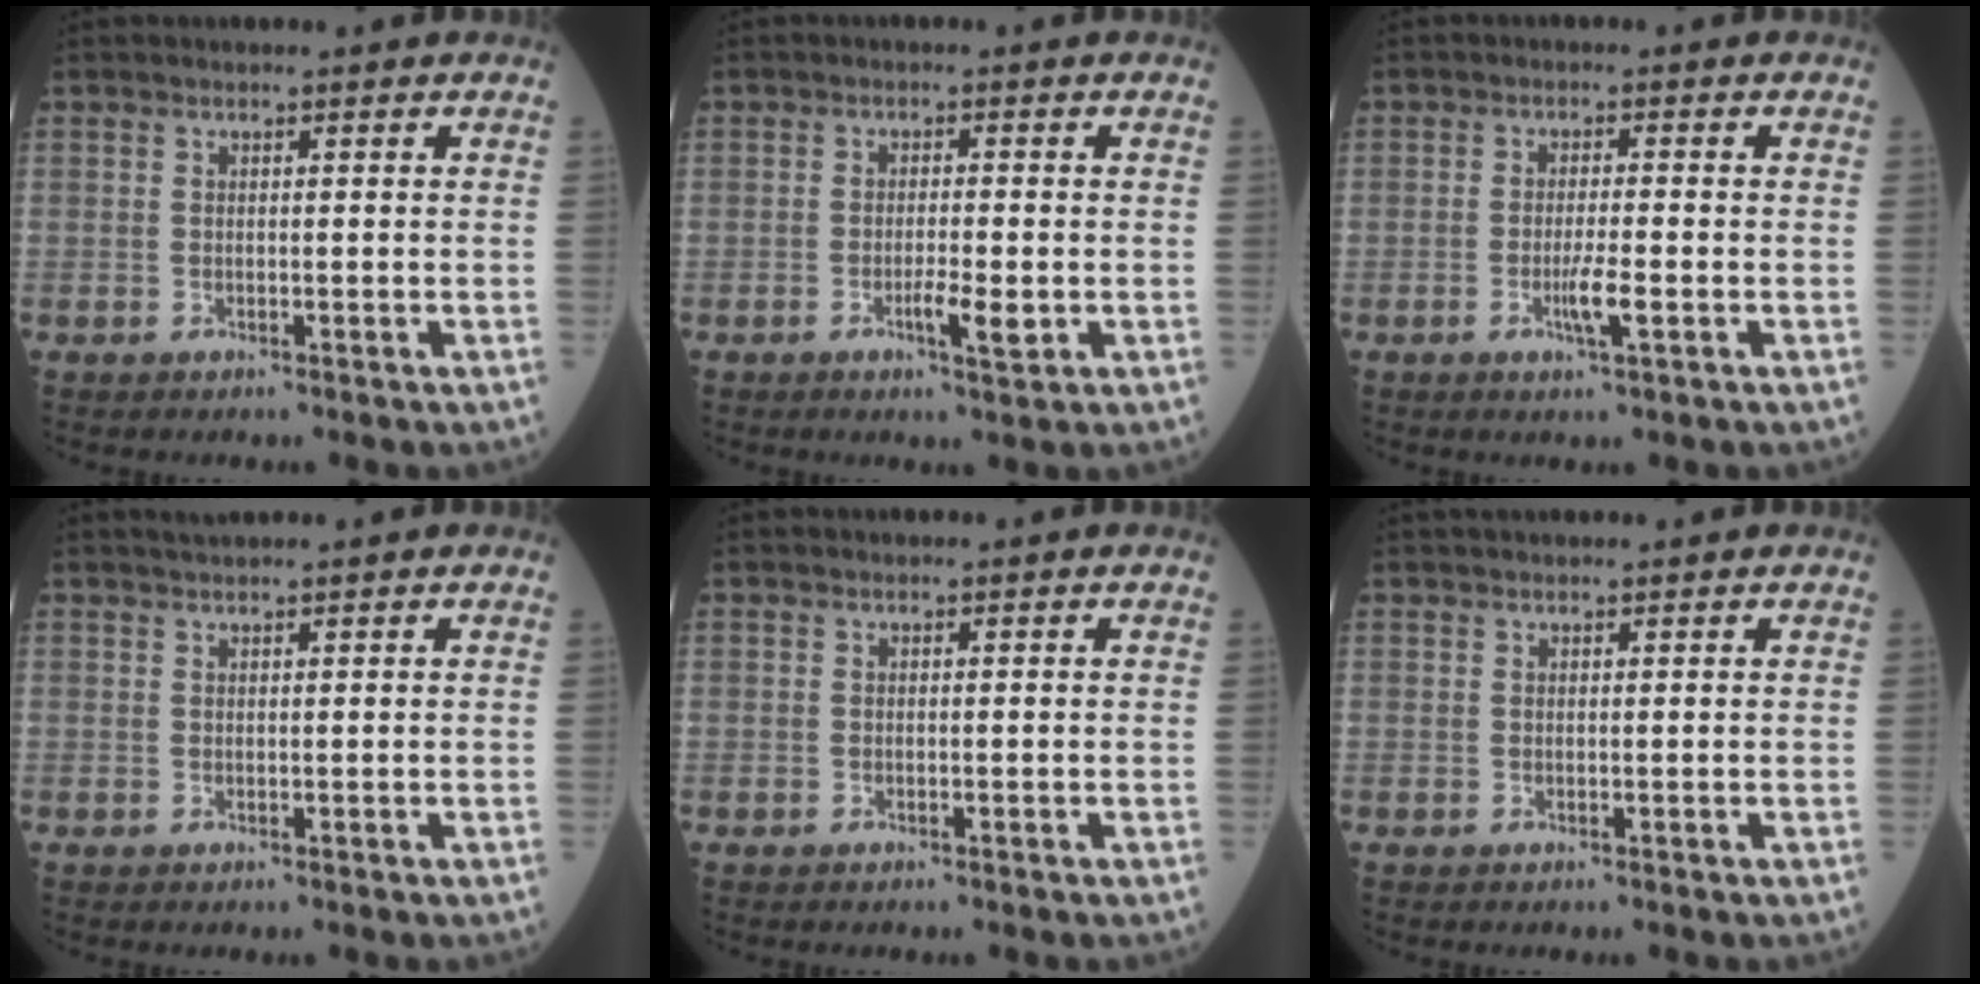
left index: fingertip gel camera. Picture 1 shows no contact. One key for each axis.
{"total": 3.4, "fx": -1.2, "fy": 0.6, "fz": 3.2, "tx": -0.055, "ty": -0.004, "tz": -0.018}
{"total": 3.3, "fx": -1.4, "fy": 0.1, "fz": 3.0, "tx": -0.059, "ty": -0.006, "tz": -0.024}
{"total": 1.9, "fx": 1.6, "fy": -0.3, "fz": 0.8, "tx": -0.010, "ty": 0.017, "tz": 0.033}
{"total": 0.0}
{"total": 3.2, "fx": 2.9, "fy": 0.3, "fz": 1.4, "tx": -0.015, "ty": 0.031, "tz": 0.044}